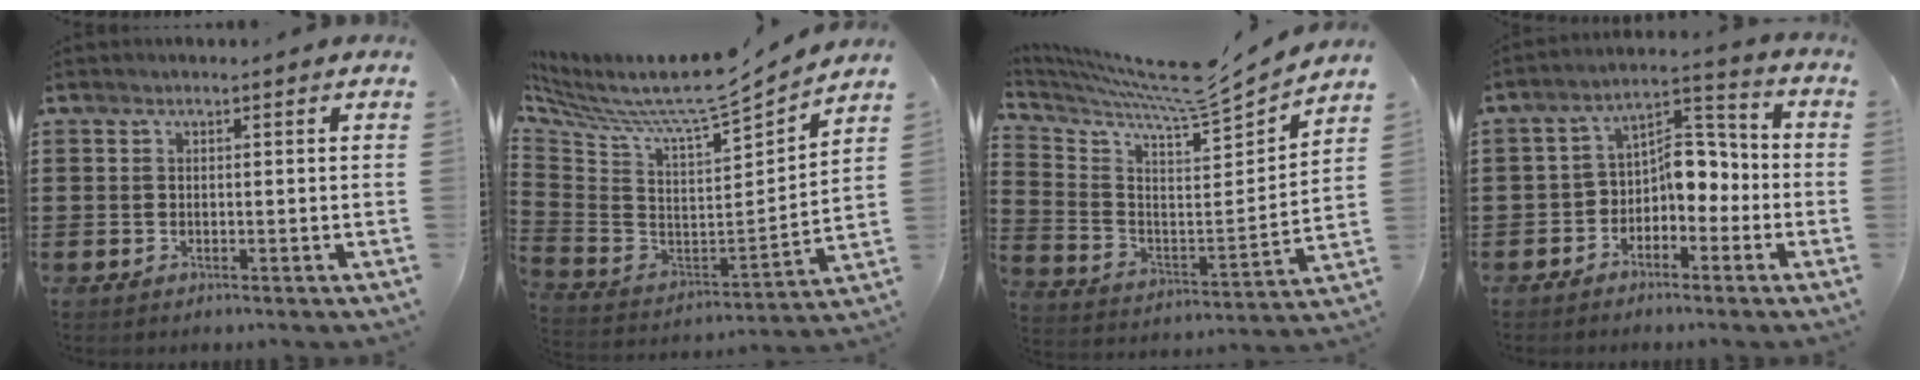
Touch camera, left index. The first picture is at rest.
{"total": 8.5, "force": [6.9, 0.9, 4.7], "torque": [-0.120, -0.061, 0.110]}
{"total": 7.4, "force": [6.9, 0.0, 2.7], "torque": [-0.088, -0.062, 0.112]}
{"total": 5.8, "force": [-1.7, 4.0, 3.7], "torque": [-0.066, 0.007, -0.038]}